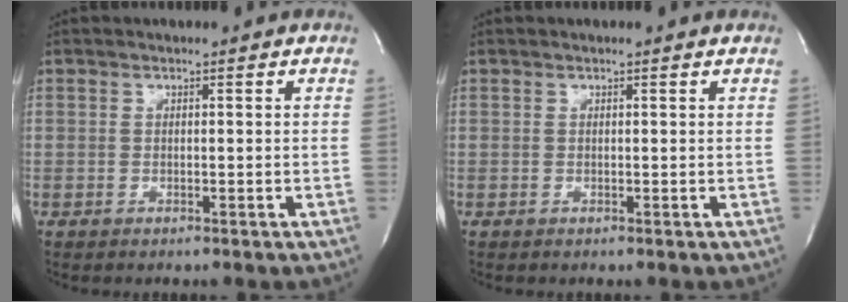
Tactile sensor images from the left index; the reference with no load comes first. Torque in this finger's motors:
{"motor_torque": [0.17, 0.01, -0.03, -0.01]}